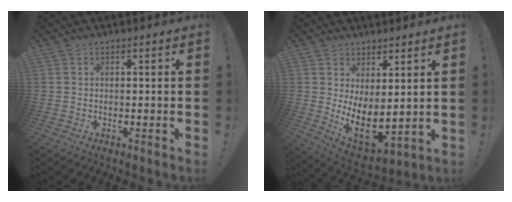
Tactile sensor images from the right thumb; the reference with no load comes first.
{"total": 9.2, "force": [1.5, 4.8, 7.7], "torque": [-0.107, -0.042, 0.037]}